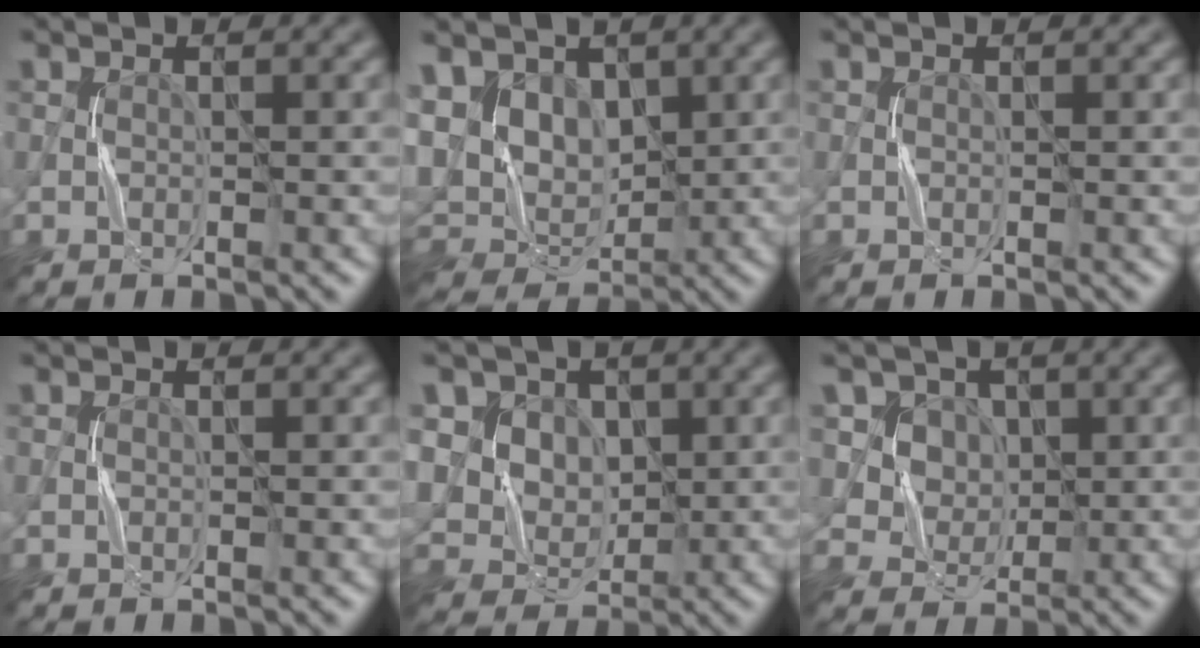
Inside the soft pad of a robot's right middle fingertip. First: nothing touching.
{"total": 8.8, "force": [2.9, 6.6, 5.2], "torque": [-0.113, 0.011, 0.058]}
{"total": 0.0}
{"total": 0.0}
{"total": 7.9, "force": [2.4, 6.7, 3.5], "torque": [-0.071, 0.009, 0.039]}
{"total": 7.1, "force": [3.1, 5.8, 2.8], "torque": [-0.051, 0.003, 0.045]}